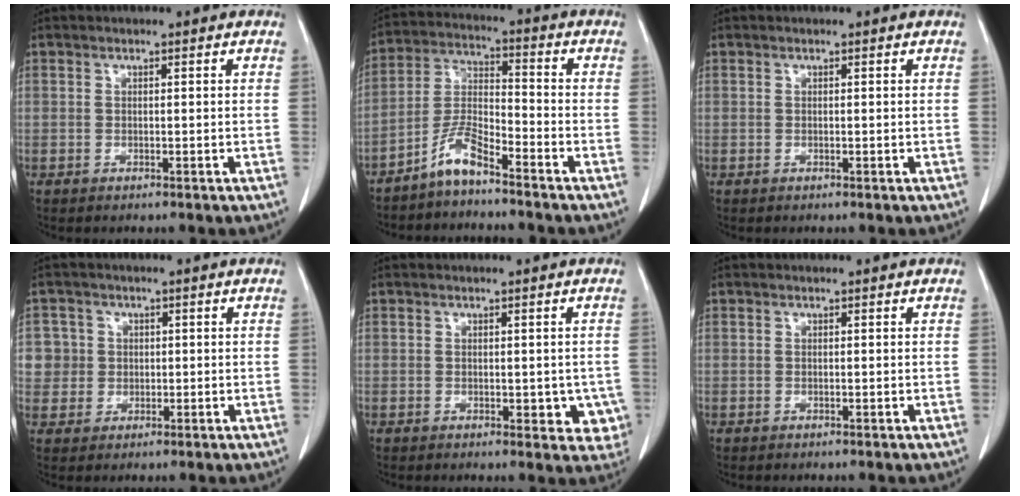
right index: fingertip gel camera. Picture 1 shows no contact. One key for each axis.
{"total": 6.4, "fx": -5.0, "fy": 1.0, "fz": 3.8, "tx": -0.092, "ty": -0.006, "tz": -0.104}
{"total": 0.0}
{"total": 4.8, "fx": 0.7, "fy": 4.7, "fz": 0.0, "tx": 0.013, "ty": 0.012, "tz": 0.015}
{"total": 5.2, "fx": -0.9, "fy": 3.0, "fz": 4.1, "tx": -0.021, "ty": -0.002, "tz": -0.006}
{"total": 0.0}